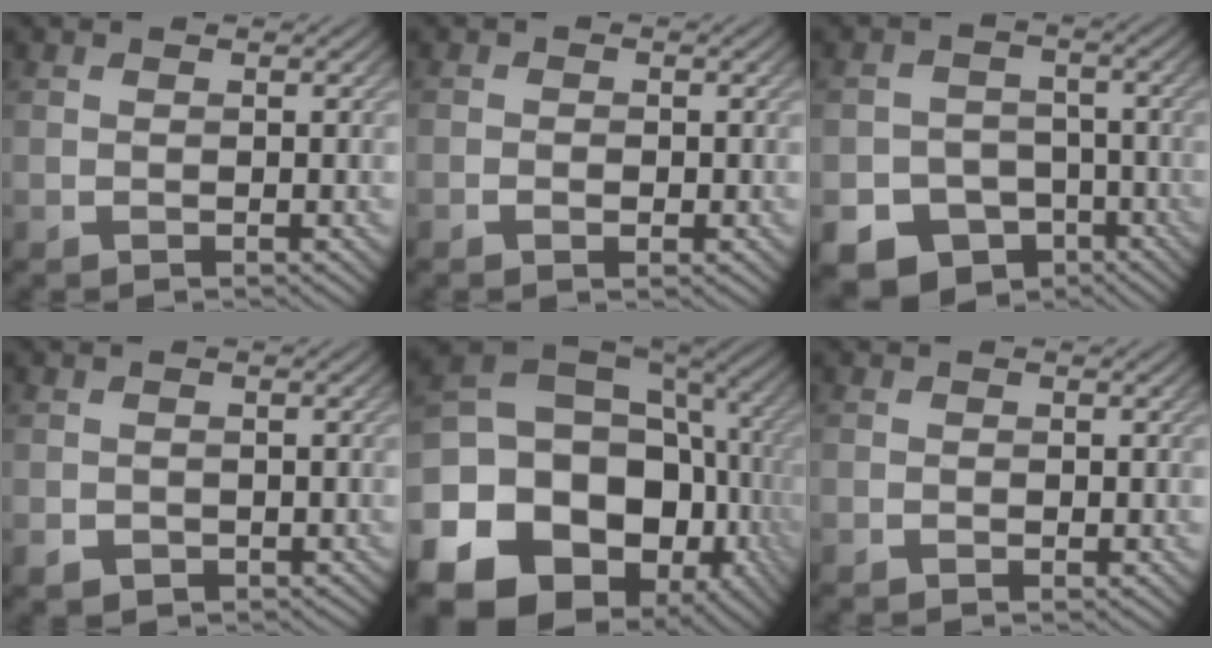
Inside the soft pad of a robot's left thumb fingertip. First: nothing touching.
{"total": 1.1, "force": [-0.5, 0.7, 0.8], "torque": [-0.010, -0.002, -0.009]}
{"total": 10.6, "force": [-6.5, 7.9, 2.9], "torque": [-0.061, -0.025, -0.109]}
{"total": 1.9, "force": [-0.9, 1.6, 0.6], "torque": [-0.009, -0.009, -0.018]}
{"total": 22.4, "force": [-7.3, 17.8, 11.4], "torque": [-0.246, -0.039, -0.122]}
{"total": 0.5, "force": [-0.2, 0.4, 0.3], "torque": [-0.003, -0.002, -0.003]}